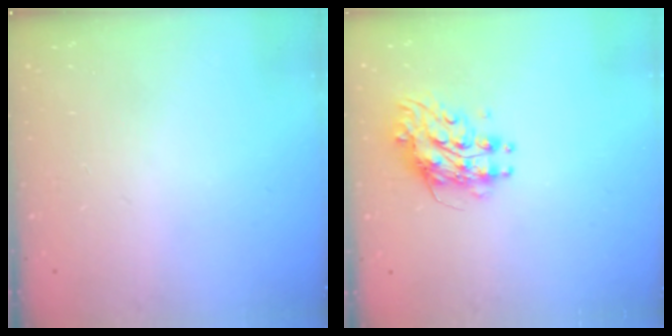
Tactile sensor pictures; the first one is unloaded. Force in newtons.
{"total": 8.9, "press": 8.9, "slide": 0.5}